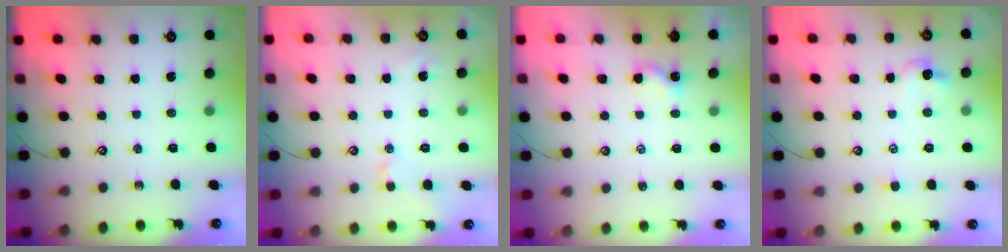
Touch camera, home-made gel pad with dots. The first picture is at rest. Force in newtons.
{"total": 2.1, "press": 2.0, "slide": 0.6}
{"total": 0.0}
{"total": 1.5, "press": 1.4, "slide": 0.6}